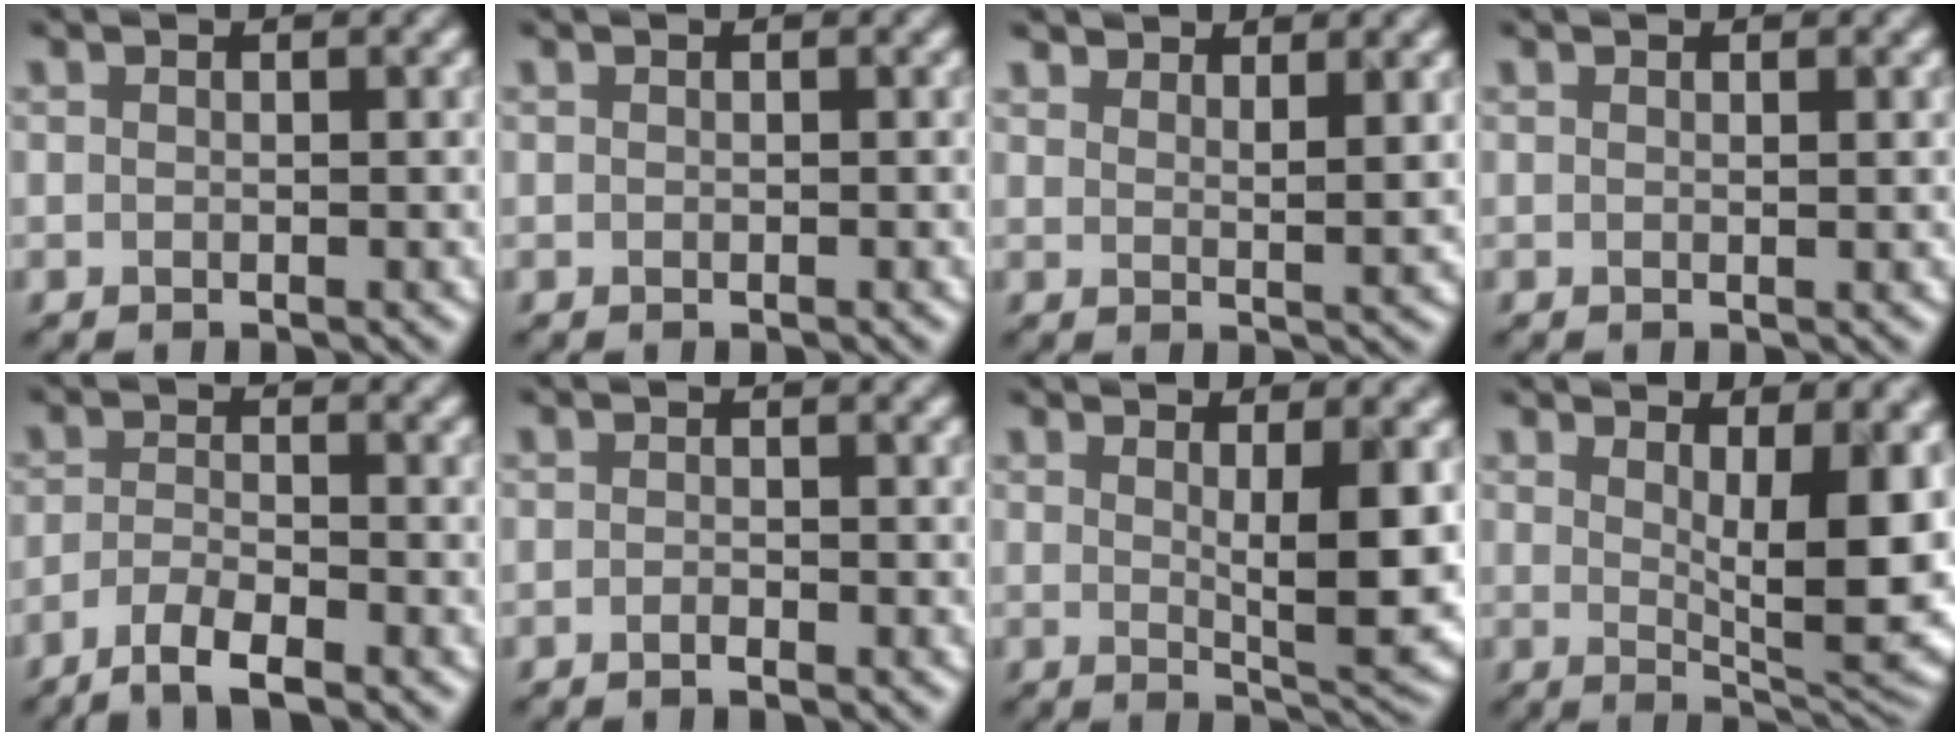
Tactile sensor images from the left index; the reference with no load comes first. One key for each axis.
{"total": 0.0}
{"total": 2.7, "fx": 2.4, "fy": 0.6, "fz": 1.1, "tx": -0.013, "ty": -0.001, "tz": 0.042}
{"total": 0.6, "fx": 0.3, "fy": 0.2, "fz": 0.5, "tx": 0.000, "ty": 0.001, "tz": 0.002}
{"total": 3.4, "fx": -2.6, "fy": 0.6, "fz": 2.2, "tx": -0.042, "ty": -0.002, "tz": -0.055}
{"total": 0.8, "fx": -0.7, "fy": 0.1, "fz": 0.3, "tx": -0.005, "ty": -0.002, "tz": -0.014}
{"total": 5.9, "fx": 1.2, "fy": 1.4, "fz": 5.6, "tx": -0.081, "ty": -0.014, "tz": 0.024}
{"total": 9.8, "fx": 2.3, "fy": 3.2, "fz": 9.0, "tx": -0.119, "ty": -0.015, "tz": 0.041}